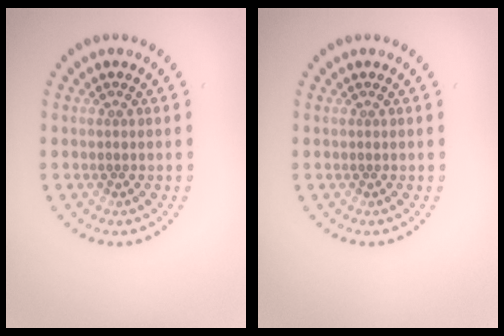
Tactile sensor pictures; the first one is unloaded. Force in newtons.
{"total": 0.0}